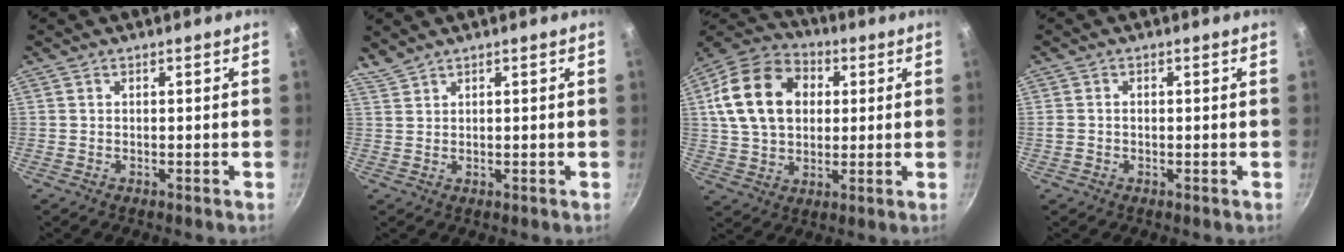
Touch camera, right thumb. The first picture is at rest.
{"total": 1.8, "force": [1.8, 0.2, 0.5], "torque": [-0.010, 0.001, 0.042]}
{"total": 18.1, "force": [3.8, 13.4, 11.6], "torque": [-0.185, 0.018, 0.059]}
{"total": 1.8, "force": [-0.3, 1.5, 0.9], "torque": [-0.018, 0.004, -0.007]}